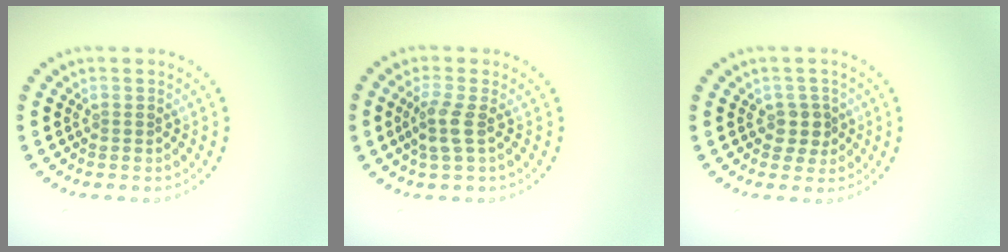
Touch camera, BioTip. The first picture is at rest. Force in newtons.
{"total": 2.0, "press": 1.7, "slide": 1.1}
{"total": 1.9, "press": 1.6, "slide": 1.0}